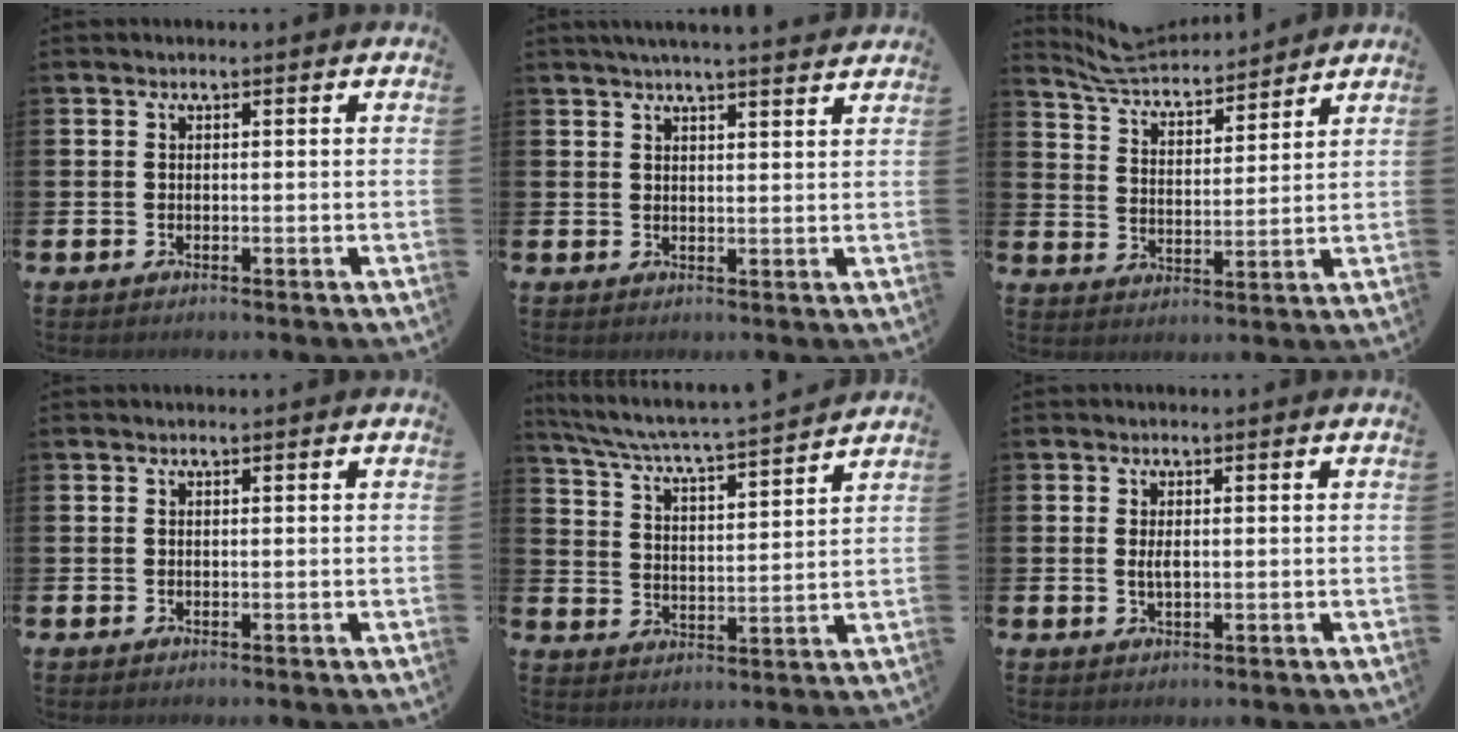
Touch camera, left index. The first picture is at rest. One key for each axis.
{"total": 3.8, "fx": 3.6, "fy": -0.4, "fz": 1.0, "tx": -0.027, "ty": -0.011, "tz": 0.065}
{"total": 6.1, "fx": 5.9, "fy": 1.0, "fz": 0.8, "tx": -0.046, "ty": -0.043, "tz": 0.104}
{"total": 0.0}
{"total": 5.7, "fx": 5.4, "fy": 0.0, "fz": 1.7, "tx": -0.062, "ty": -0.048, "tz": 0.088}
{"total": 1.5, "fx": 0.2, "fy": 0.6, "fz": 1.4, "tx": -0.025, "ty": 0.001, "tz": 0.001}